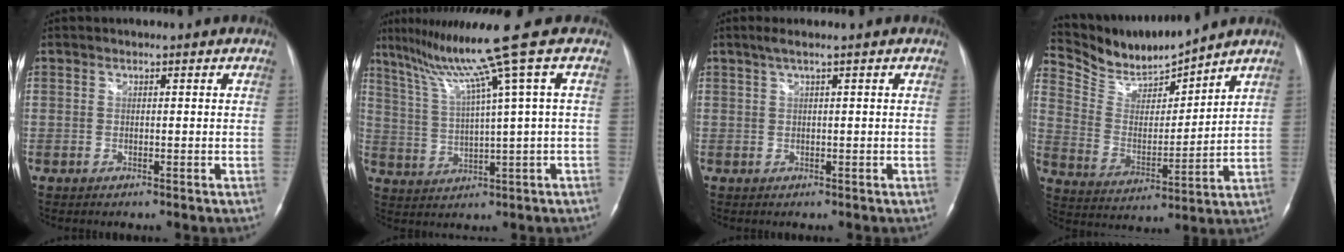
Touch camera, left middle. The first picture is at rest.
{"total": 11.7, "force": [7.1, -3.4, 8.7], "torque": [-0.142, 0.005, 0.122]}
{"total": 2.3, "force": [1.4, -0.5, 1.8], "torque": [-0.045, 0.012, 0.030]}
{"total": 11.5, "force": [11.2, 0.6, 2.8], "torque": [-0.068, 0.001, 0.223]}